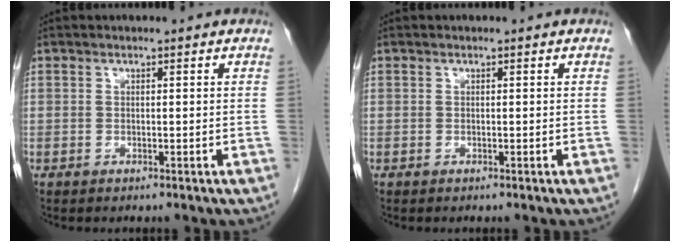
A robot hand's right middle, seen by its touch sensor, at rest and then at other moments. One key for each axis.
{"total": 0.0}